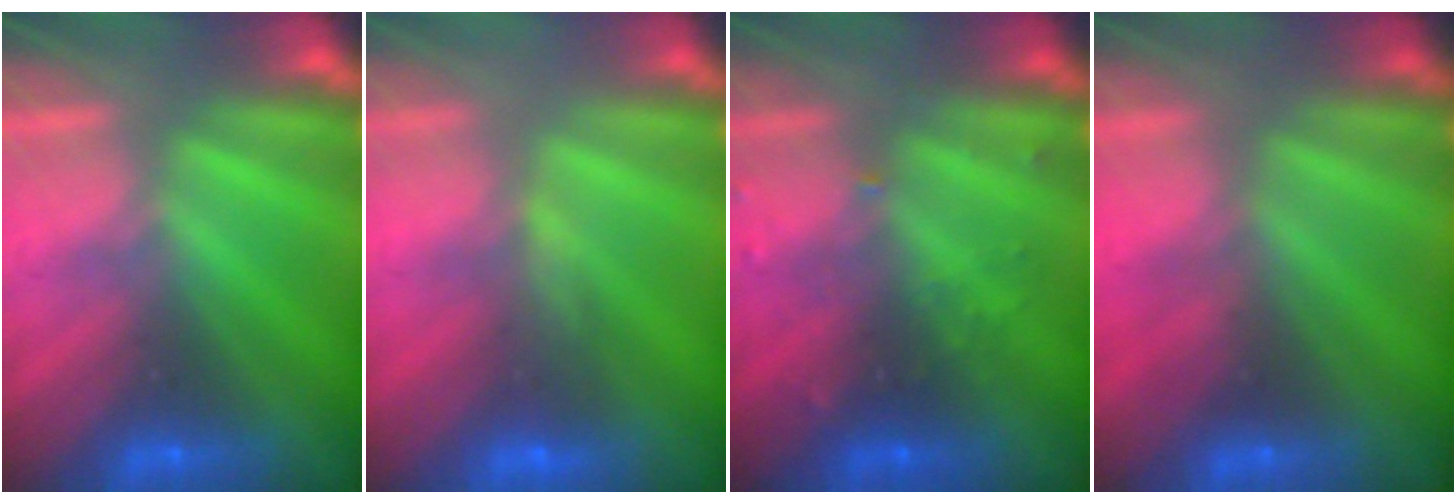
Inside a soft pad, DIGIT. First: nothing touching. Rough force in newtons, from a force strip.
{"total": 4.7}
{"total": 2.9}
{"total": 2.2}